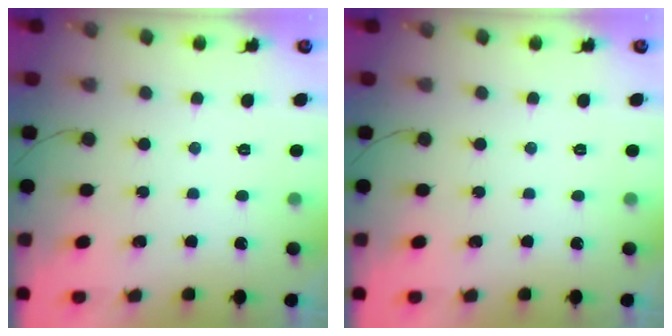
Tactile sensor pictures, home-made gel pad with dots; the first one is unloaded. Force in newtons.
{"total": 0.0}